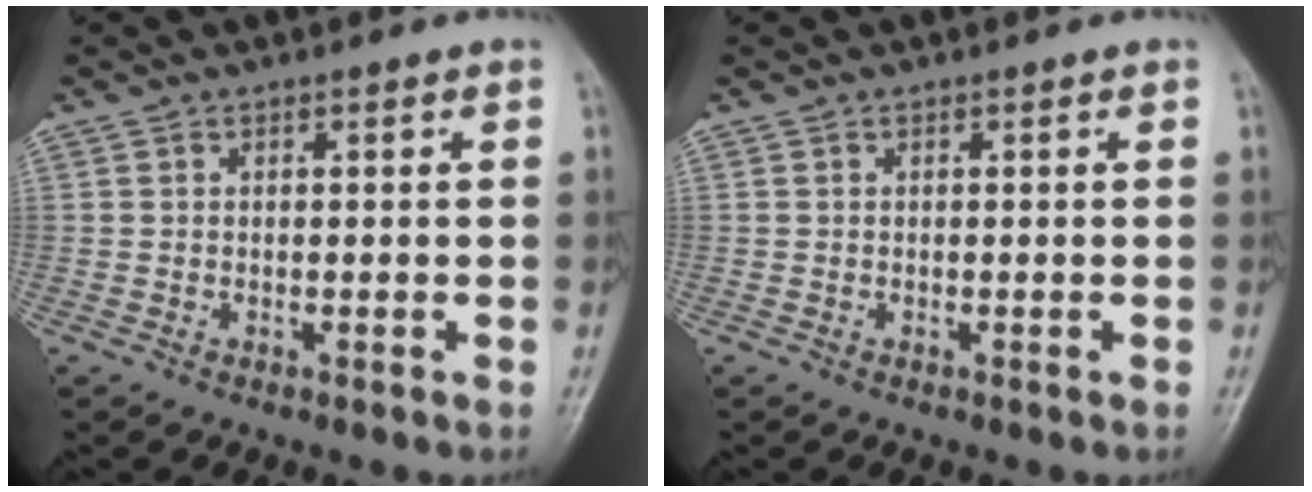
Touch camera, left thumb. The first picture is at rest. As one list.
[{"total": 0.0}]